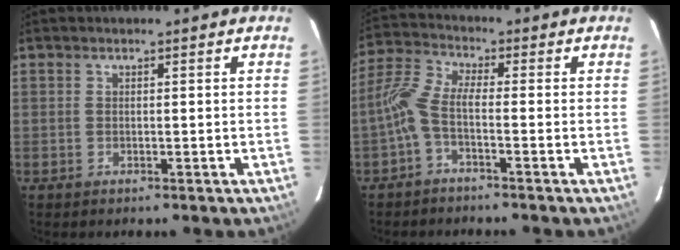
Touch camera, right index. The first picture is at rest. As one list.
[{"total": 5.2, "force": [-2.1, 1.2, 4.7], "torque": [-0.117, 0.016, -0.047]}]